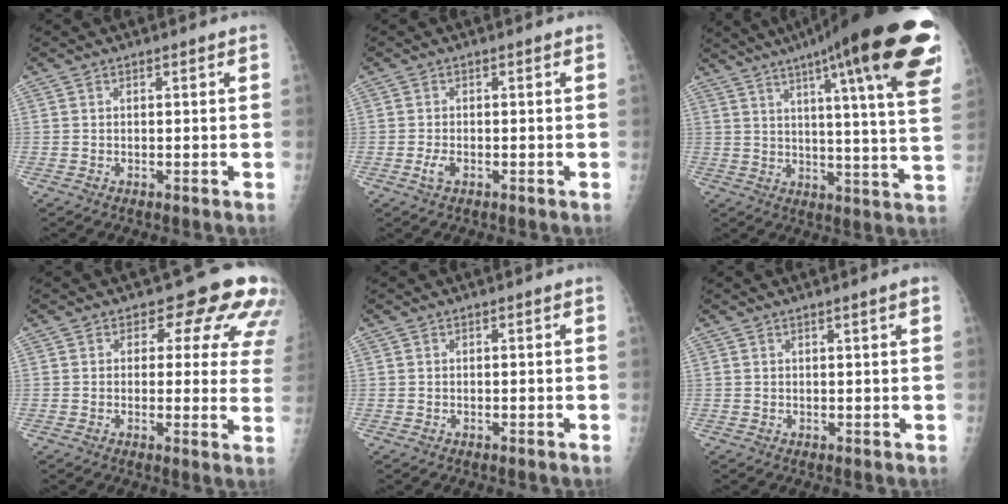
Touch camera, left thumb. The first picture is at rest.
{"total": 1.8, "force": [-0.7, 0.9, 1.4], "torque": [-0.034, 0.001, -0.014]}
{"total": 28.8, "force": [16.5, 4.3, 23.2], "torque": [-0.275, -0.033, 0.221]}
{"total": 11.9, "force": [7.7, 6.3, 6.5], "torque": [-0.020, -0.031, 0.061]}
{"total": 0.0}
{"total": 1.5, "force": [0.9, -0.2, 1.2], "torque": [-0.019, -0.004, 0.014]}